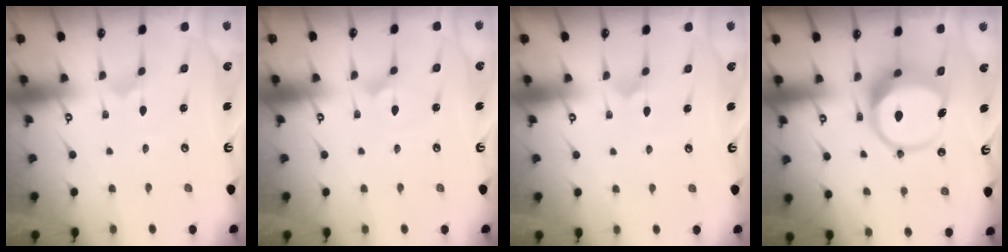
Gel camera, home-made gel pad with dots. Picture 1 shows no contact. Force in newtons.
{"total": 2.2, "press": 2.2, "slide": 0.1}
{"total": 2.9, "press": 2.9, "slide": 0.2}
{"total": 11.7, "press": 11.6, "slide": 1.6}